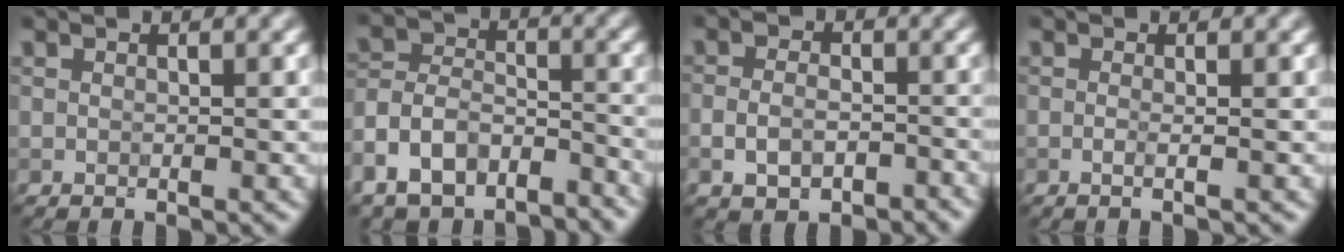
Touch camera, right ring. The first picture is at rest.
{"total": 8.3, "force": [-6.5, 4.4, 2.9], "torque": [-0.066, 0.005, -0.131]}
{"total": 3.9, "force": [-1.9, 2.5, 2.3], "torque": [-0.037, 0.001, -0.039]}
{"total": 2.3, "force": [0.5, 1.3, 1.8], "torque": [0.000, 0.001, -0.019]}